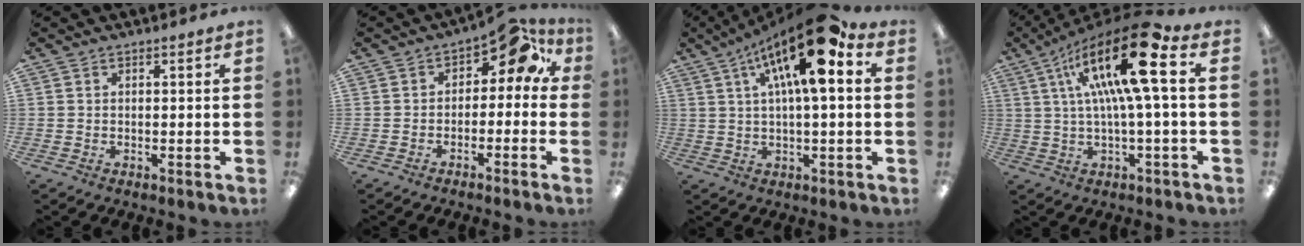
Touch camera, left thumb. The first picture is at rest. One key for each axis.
{"total": 7.1, "fx": 2.2, "fy": 4.2, "fz": 5.3, "tx": -0.066, "ty": -0.006, "tz": 0.032}
{"total": 18.3, "fx": 7.7, "fy": 5.5, "fz": 15.6, "tx": -0.261, "ty": -0.027, "tz": 0.119}
{"total": 20.4, "fx": 6.0, "fy": 4.9, "fz": 18.9, "tx": -0.343, "ty": -0.026, "tz": 0.081}